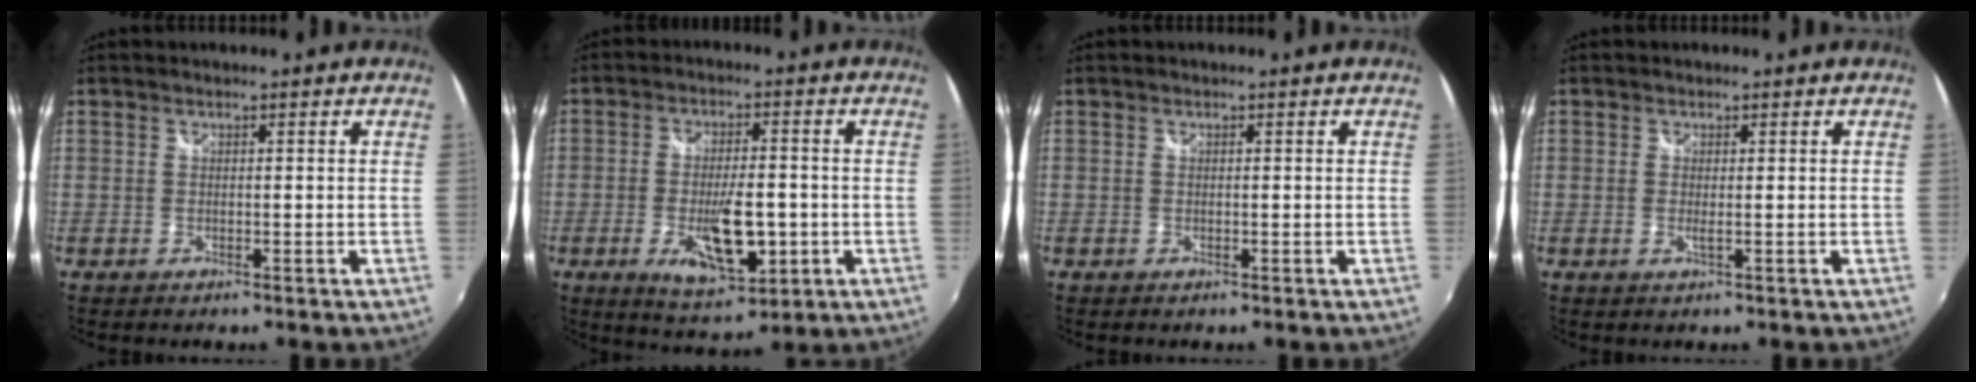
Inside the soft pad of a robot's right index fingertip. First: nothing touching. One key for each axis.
{"total": 11.2, "fx": -3.1, "fy": 4.1, "fz": 10.0, "tx": -0.182, "ty": -0.019, "tz": -0.046}
{"total": 0.0}
{"total": 1.0, "fx": 0.1, "fy": 0.1, "fz": 1.0, "tx": -0.021, "ty": -0.003, "tz": -0.003}